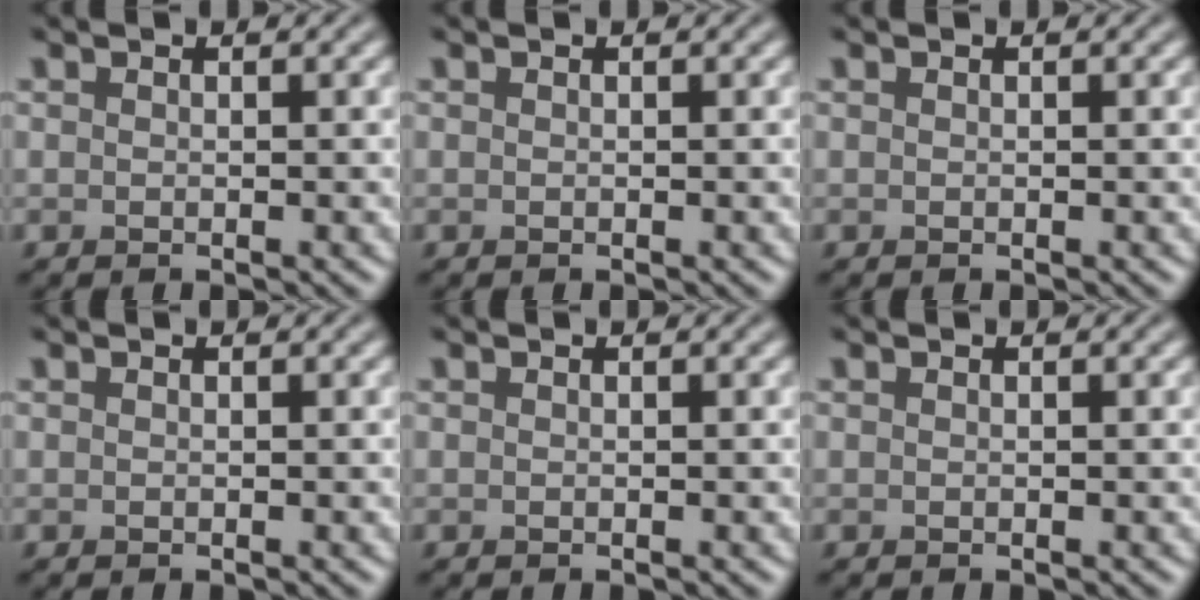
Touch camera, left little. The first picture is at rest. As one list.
[{"total": 0.0}, {"total": 0.0}, {"total": 0.0}, {"total": 0.0}, {"total": 0.0}]